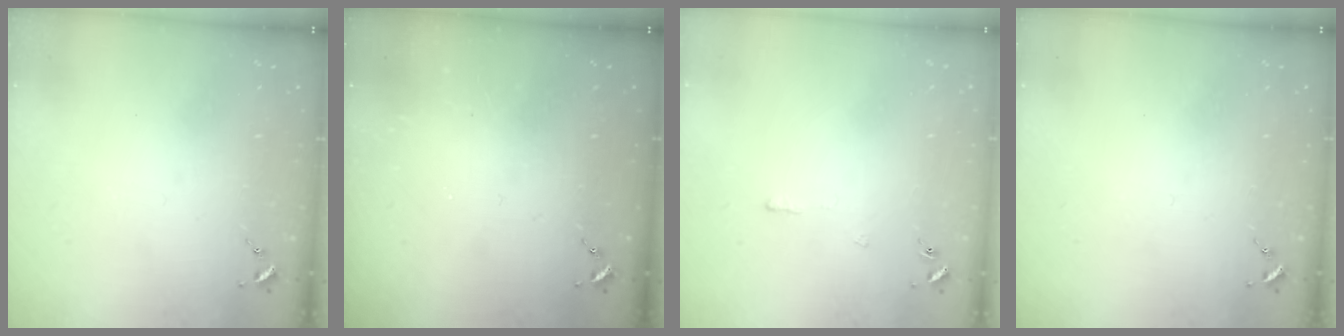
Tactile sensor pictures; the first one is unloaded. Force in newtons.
{"total": 0.0}
{"total": 3.3, "press": 3.2, "slide": 0.6}
{"total": 0.0}